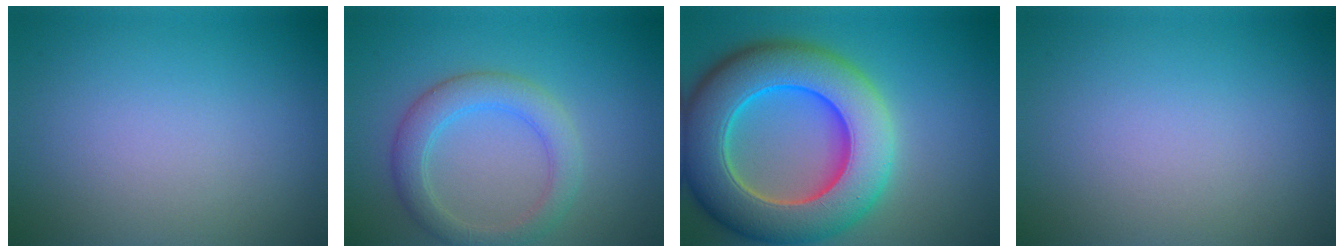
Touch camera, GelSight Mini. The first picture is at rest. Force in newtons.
{"total": 3.6, "press": 3.6, "slide": 0.1}
{"total": 12.2, "press": 12.1, "slide": 0.9}
{"total": 0.0}